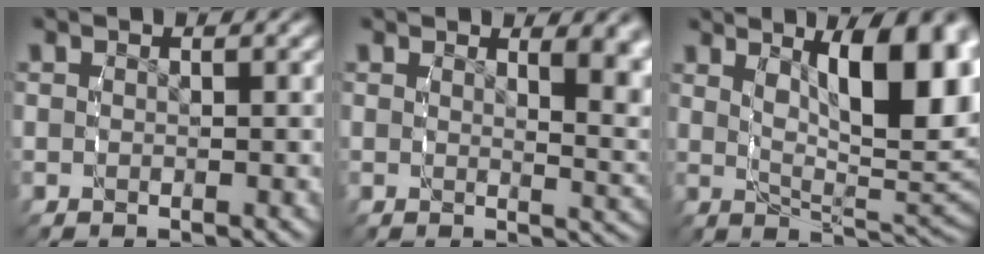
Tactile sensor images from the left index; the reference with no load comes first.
{"total": 3.5, "force": [1.8, 0.6, 2.9], "torque": [-0.024, -0.010, 0.029]}
{"total": 10.2, "force": [2.6, 3.6, 9.1], "torque": [-0.128, -0.016, 0.053]}